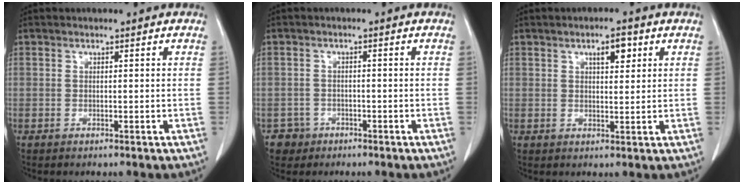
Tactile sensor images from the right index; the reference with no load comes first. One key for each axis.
{"total": 3.4, "fx": -1.7, "fy": 2.9, "fz": -0.4, "tx": 0.012, "ty": 0.013, "tz": -0.028}
{"total": 4.1, "fx": 1.9, "fy": 1.6, "fz": 3.2, "tx": -0.054, "ty": 0.003, "tz": 0.030}